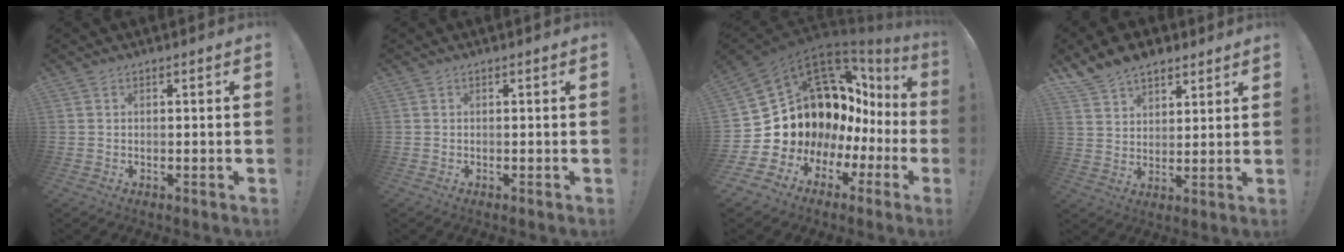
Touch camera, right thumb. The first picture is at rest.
{"total": 0.0}
{"total": 17.3, "force": [6.4, 12.0, 10.7], "torque": [-0.158, -0.069, 0.164]}
{"total": 8.4, "force": [7.0, 4.3, 2.1], "torque": [-0.043, -0.044, 0.136]}